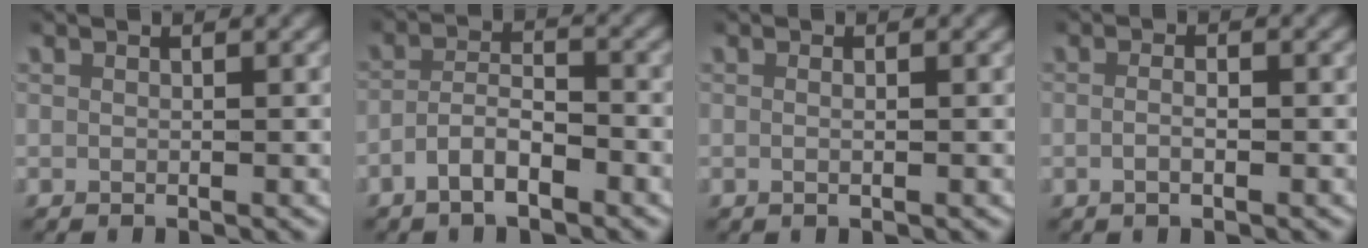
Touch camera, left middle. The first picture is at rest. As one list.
[{"total": 3.5, "force": [-2.4, 1.7, 2.0], "torque": [-0.029, 0.001, -0.049]}, {"total": 0.6, "force": [-0.2, -0.1, 0.6], "torque": [-0.014, -0.002, -0.003]}, {"total": 1.4, "force": [-0.7, 0.2, 1.2], "torque": [-0.023, -0.003, -0.012]}]